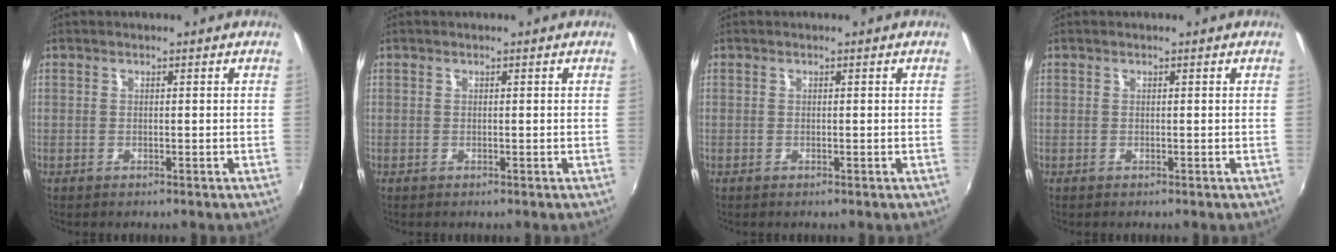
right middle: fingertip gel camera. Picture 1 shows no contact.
{"total": 0.0}
{"total": 0.0}
{"total": 0.0}